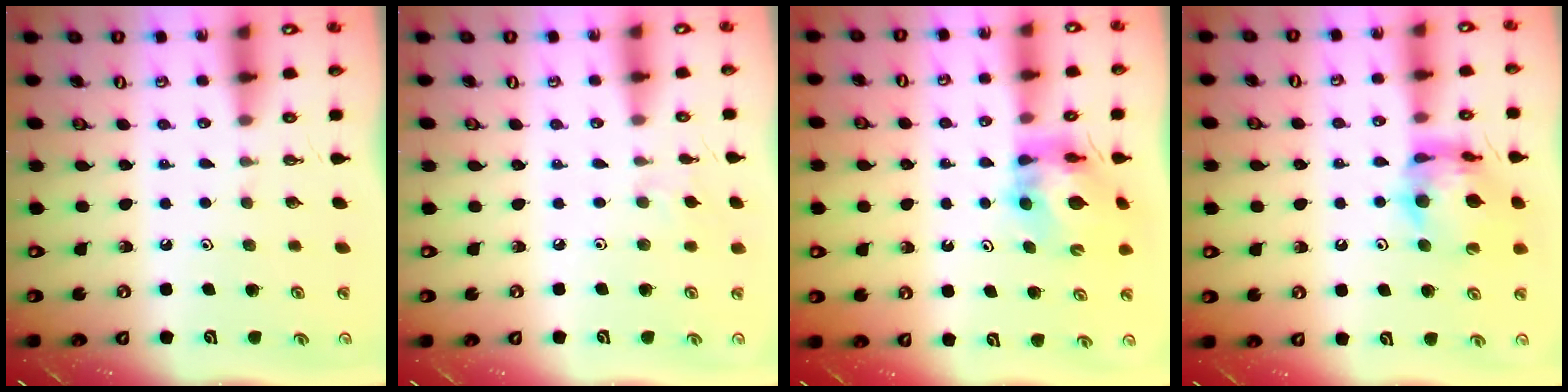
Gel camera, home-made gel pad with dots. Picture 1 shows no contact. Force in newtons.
{"total": 2.9, "press": 2.9, "slide": 0.6}
{"total": 10.4, "press": 10.3, "slide": 1.2}
{"total": 14.4, "press": 14.3, "slide": 1.6}